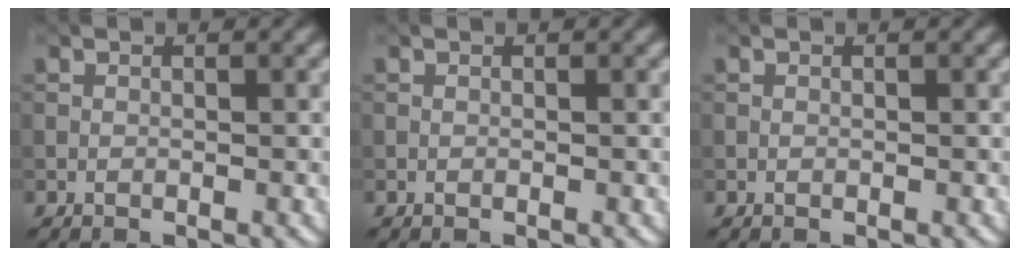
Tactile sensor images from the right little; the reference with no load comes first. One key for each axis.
{"total": 0.0}
{"total": 0.0}